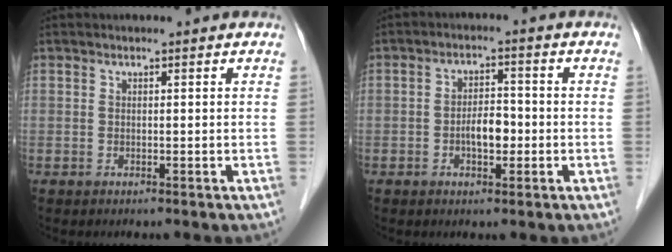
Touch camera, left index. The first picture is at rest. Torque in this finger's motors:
{"motor_torque": [0.20, 0.02, 0.06, 0.04]}